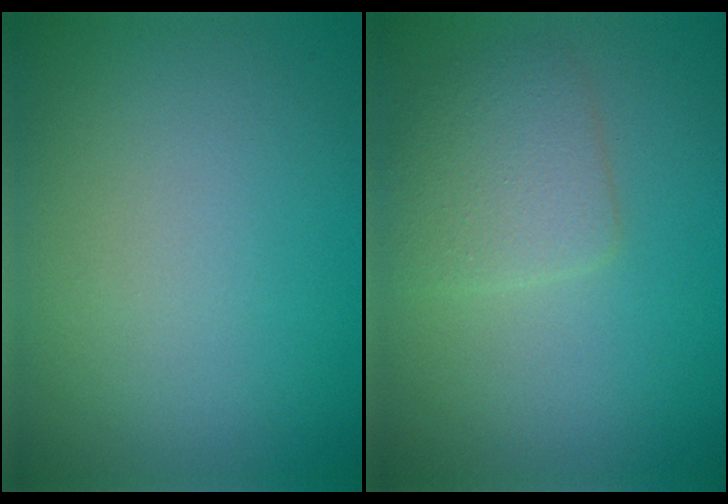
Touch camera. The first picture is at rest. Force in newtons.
{"total": 3.0, "press": 3.0, "slide": 0.1}